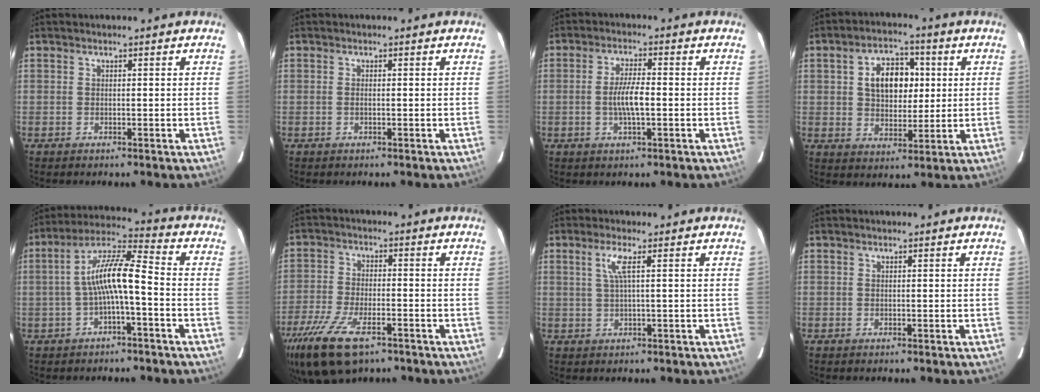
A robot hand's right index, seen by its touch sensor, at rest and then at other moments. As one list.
[{"total": 0.6, "force": [-0.2, 0.0, 0.6], "torque": [-0.012, 0.001, -0.004]}, {"total": 5.4, "force": [-1.0, 1.1, 5.2], "torque": [-0.099, 0.001, -0.016]}, {"total": 9.9, "force": [2.1, 6.6, 7.1], "torque": [-0.125, 0.026, 0.041]}, {"total": 9.5, "force": [-2.0, 1.7, 9.1], "torque": [-0.189, 0.022, -0.038]}, {"total": 14.2, "force": [-9.1, 5.7, 9.2], "torque": [-0.217, -0.039, -0.172]}, {"total": 3.1, "force": [1.1, -0.4, 2.8], "torque": [-0.057, 0.000, 0.023]}, {"total": 0.0}]